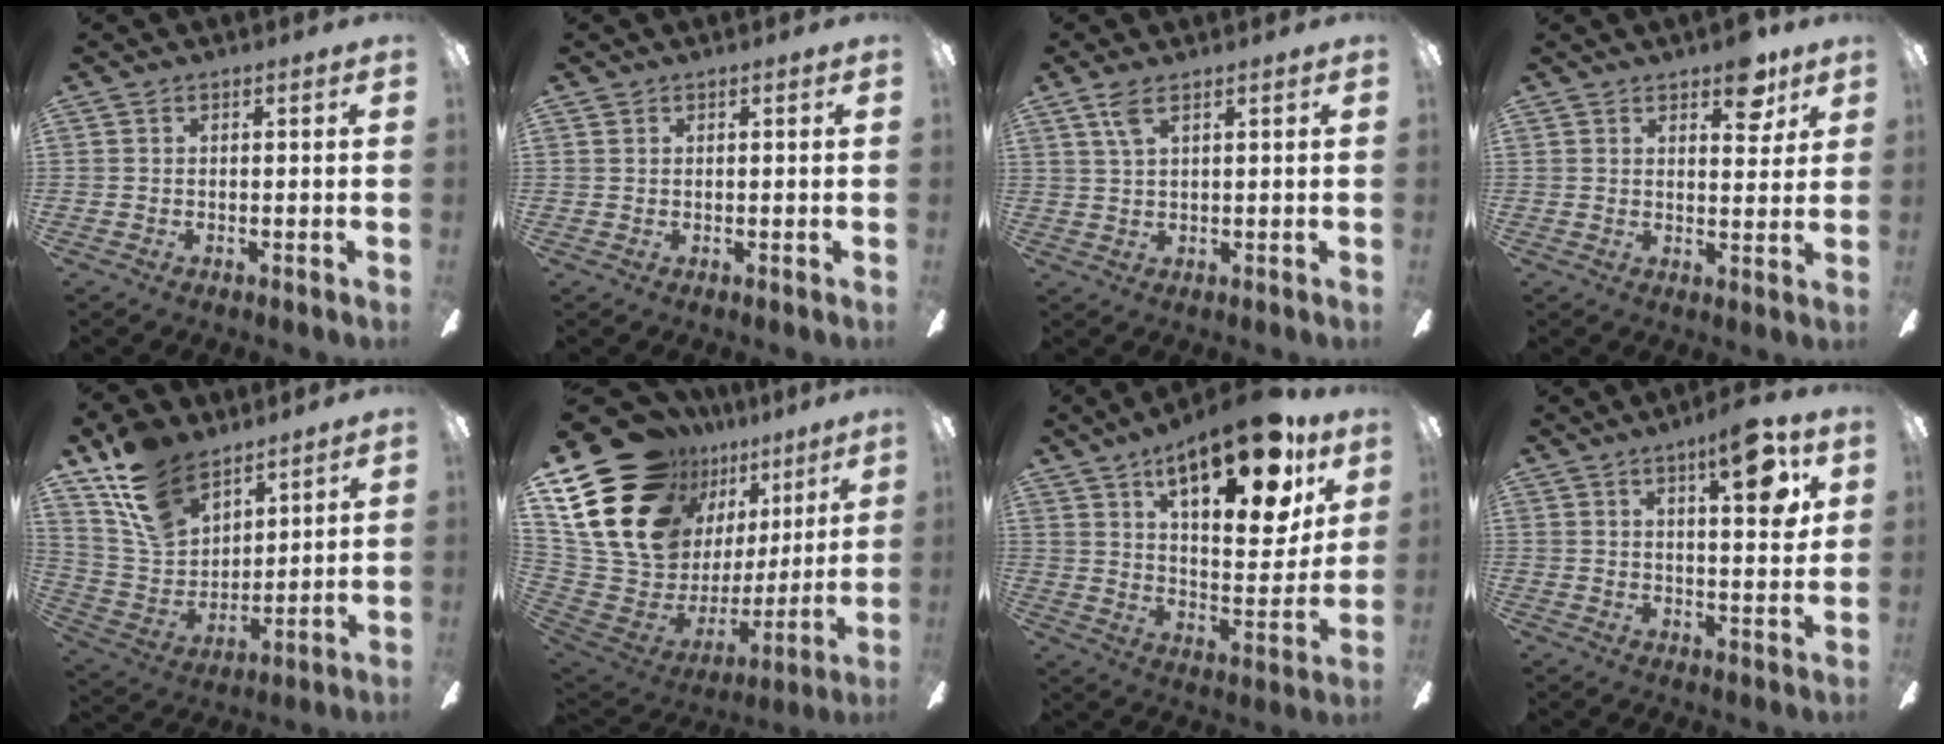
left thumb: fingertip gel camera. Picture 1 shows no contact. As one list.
[{"total": 0.7, "force": [0.5, 0.4, 0.1], "torque": [-0.001, 0.003, 0.009]}, {"total": 4.4, "force": [2.6, 1.6, 3.2], "torque": [-0.072, 0.003, 0.046]}, {"total": 7.6, "force": [5.2, 3.7, 4.2], "torque": [-0.037, -0.023, 0.085]}, {"total": 16.0, "force": [11.4, 9.4, 6.3], "torque": [-0.147, -0.053, 0.225]}, {"total": 23.4, "force": [14.6, 13.9, 11.9], "torque": [-0.239, -0.113, 0.296]}, {"total": 22.5, "force": [13.6, 8.5, 15.8], "torque": [-0.224, -0.074, 0.219]}, {"total": 11.7, "force": [6.0, 3.6, 9.4], "torque": [-0.123, -0.027, 0.092]}]